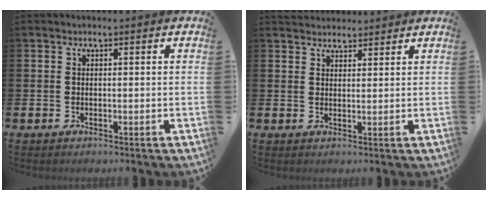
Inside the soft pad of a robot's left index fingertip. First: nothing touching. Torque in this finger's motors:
{"motor_torque": [0.28, -1.85, 0.00, 0.01]}